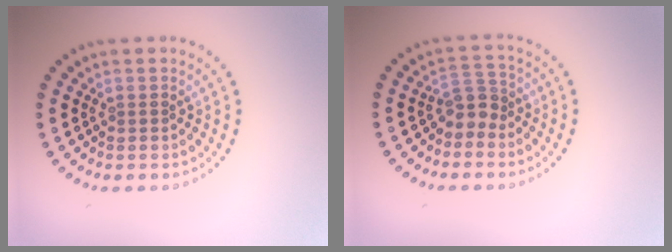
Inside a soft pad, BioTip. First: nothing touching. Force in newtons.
{"total": 2.2, "press": 1.7, "slide": 1.3}